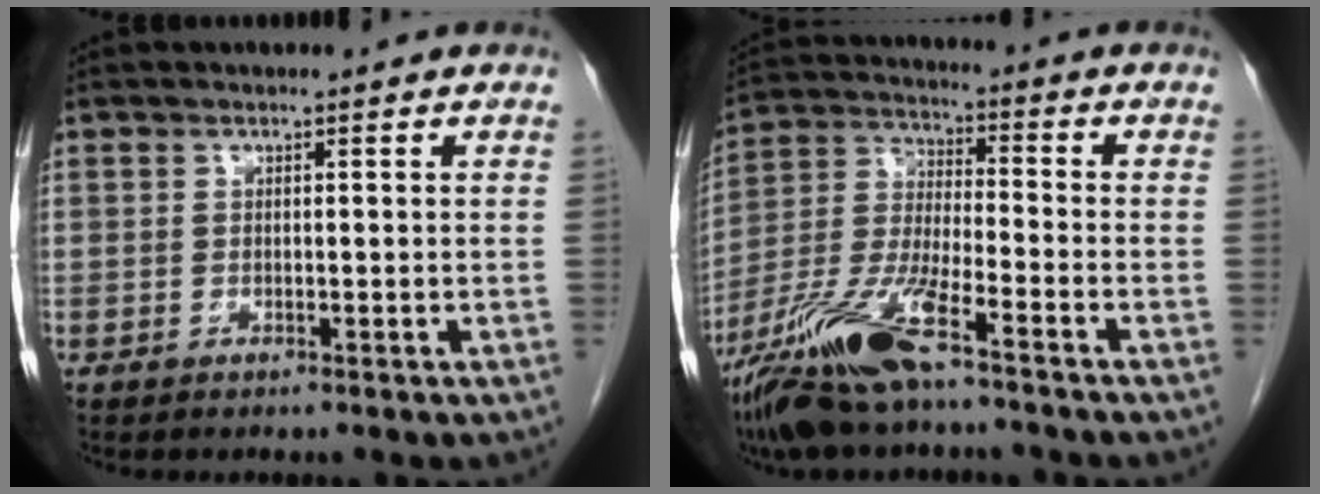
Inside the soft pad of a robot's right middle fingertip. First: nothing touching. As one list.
[{"total": 13.1, "force": [-9.0, 1.7, 9.3], "torque": [-0.200, -0.018, -0.171]}]